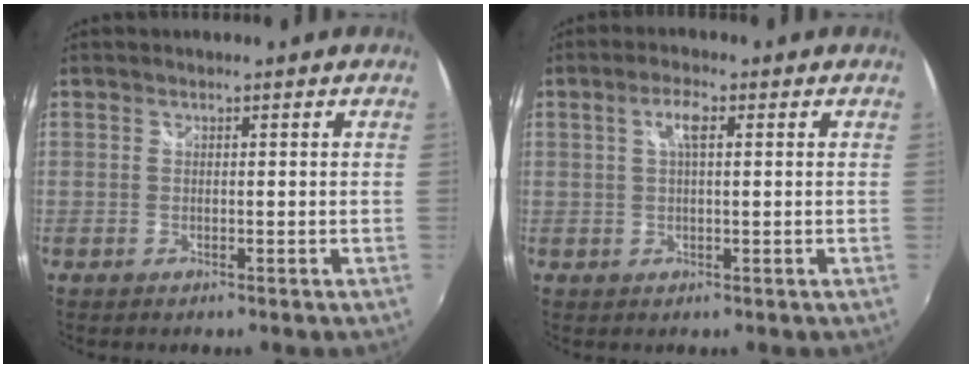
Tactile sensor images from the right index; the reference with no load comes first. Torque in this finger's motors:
{"motor_torque": [0.57, 0.07, 0.25, 0.06]}